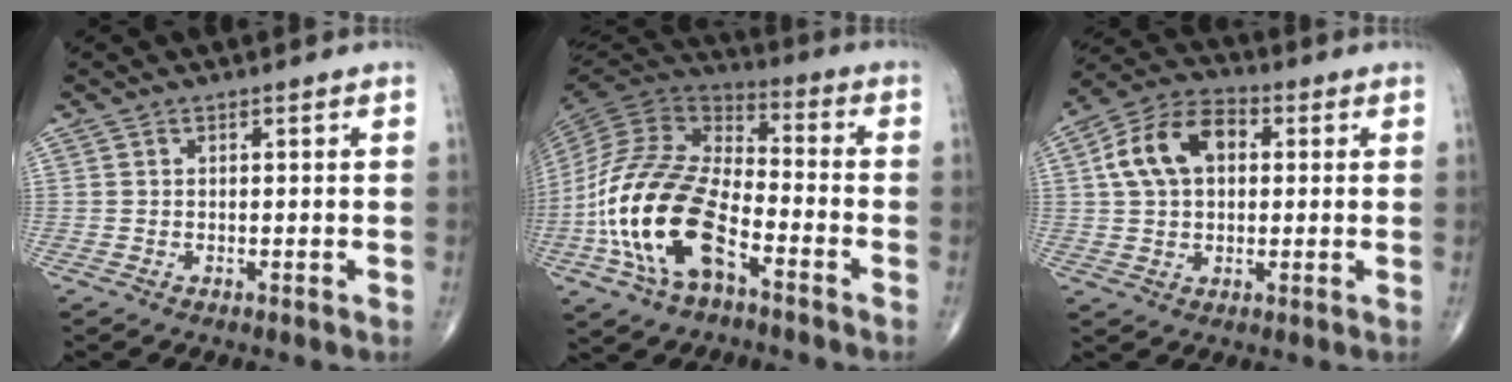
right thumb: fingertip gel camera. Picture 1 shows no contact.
{"total": 20.9, "force": [-7.7, 10.7, 16.2], "torque": [-0.320, 0.049, -0.146]}
{"total": 11.9, "force": [2.2, 8.0, 8.6], "torque": [-0.148, 0.024, 0.031]}